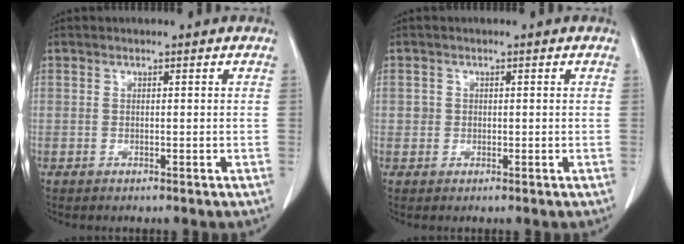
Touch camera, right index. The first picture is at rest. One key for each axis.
{"total": 1.1, "fx": 0.1, "fy": 1.1, "fz": 0.1, "tx": 0.003, "ty": 0.005, "tz": 0.002}